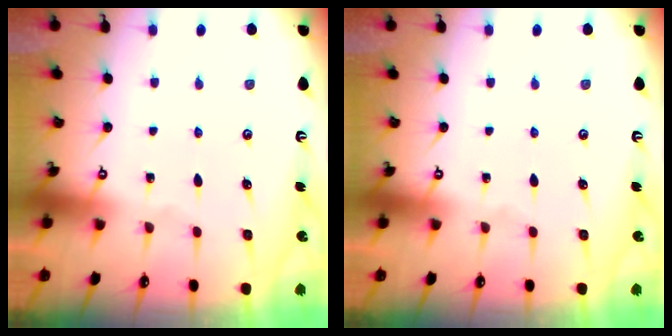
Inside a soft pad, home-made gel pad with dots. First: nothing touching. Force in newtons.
{"total": 0.0}